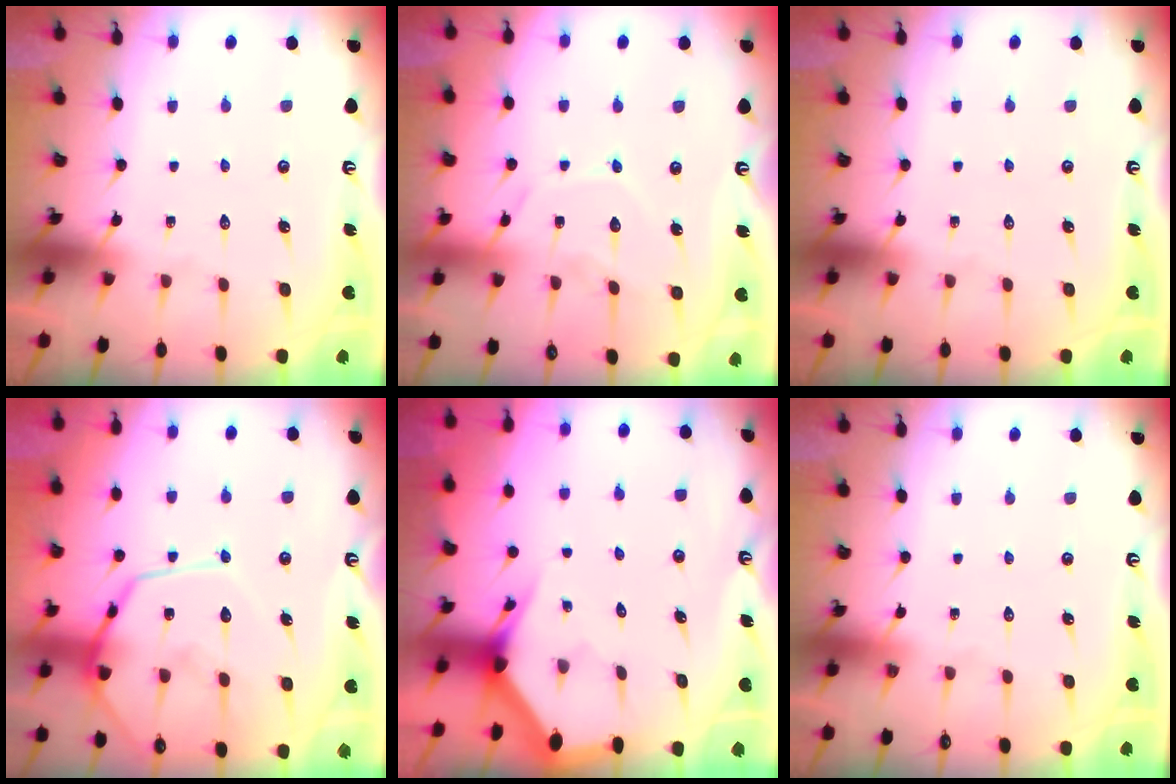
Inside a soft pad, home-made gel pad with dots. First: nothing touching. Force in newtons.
{"total": 9.5, "press": 9.5, "slide": 0.6}
{"total": 0.0}
{"total": 14.1, "press": 14.1, "slide": 1.3}
{"total": 3.0, "press": 3.0, "slide": 0.1}
{"total": 0.0}